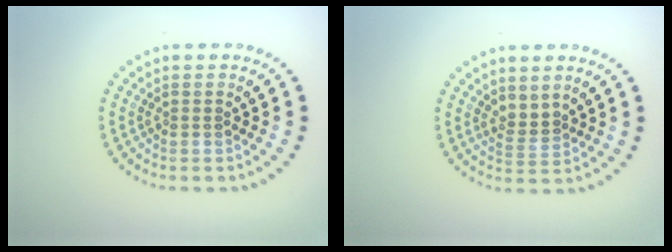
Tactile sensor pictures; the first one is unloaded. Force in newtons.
{"total": 1.6, "press": 1.0, "slide": 1.2}